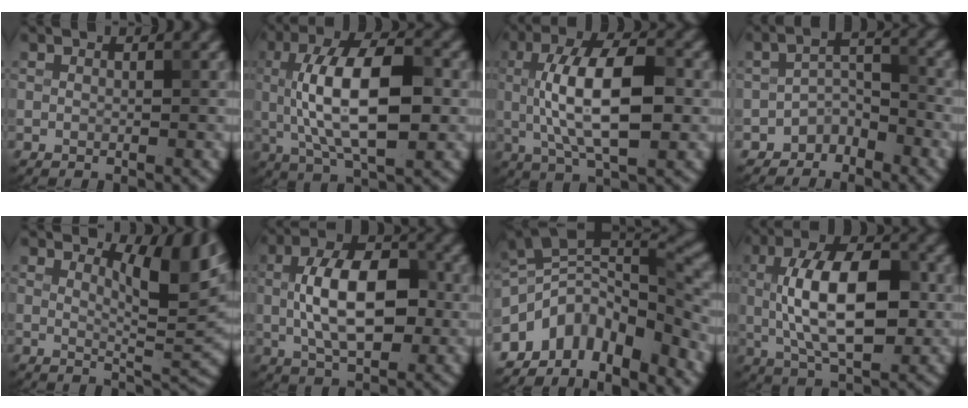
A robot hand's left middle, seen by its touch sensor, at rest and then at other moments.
{"total": 10.3, "force": [0.4, 4.3, 9.4], "torque": [-0.161, 0.014, 0.007]}
{"total": 9.4, "force": [0.4, 3.7, 8.6], "torque": [-0.151, 0.011, 0.006]}
{"total": 2.9, "force": [-2.4, 1.4, 0.8], "torque": [-0.008, 0.014, -0.046]}
{"total": 6.1, "force": [3.4, 1.7, 4.8], "torque": [-0.068, -0.005, 0.054]}
{"total": 8.7, "force": [0.1, 4.5, 7.4], "torque": [-0.135, 0.008, -0.003]}
{"total": 8.5, "force": [-5.1, 4.1, 5.5], "torque": [-0.068, 0.006, -0.100]}
{"total": 9.8, "force": [0.3, 4.6, 8.6], "torque": [-0.148, 0.010, 0.004]}